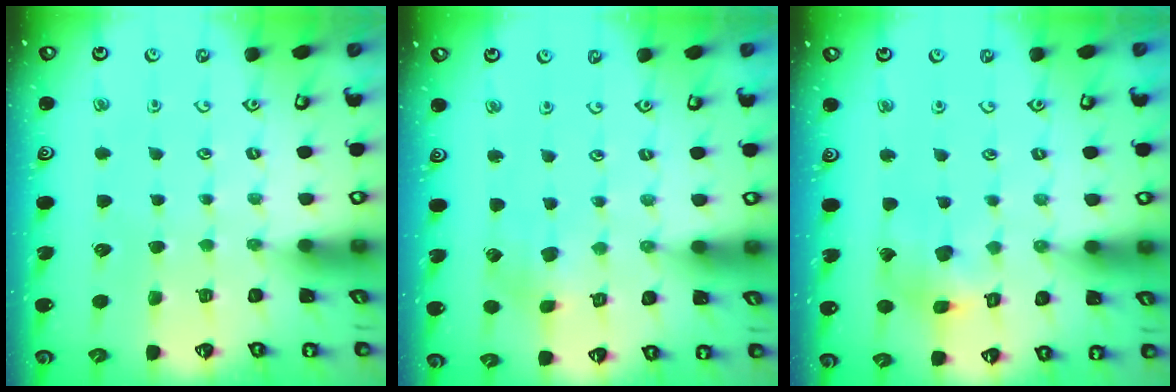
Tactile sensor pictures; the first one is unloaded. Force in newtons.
{"total": 2.8, "press": 2.8, "slide": 0.1}
{"total": 10.1, "press": 10.0, "slide": 1.4}